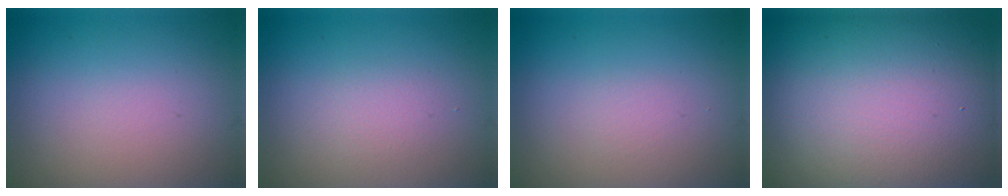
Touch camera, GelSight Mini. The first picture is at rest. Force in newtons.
{"total": 1.3, "press": 1.3, "slide": 0.1}
{"total": 0.0}
{"total": 21.1, "press": 21.1, "slide": 0.8}